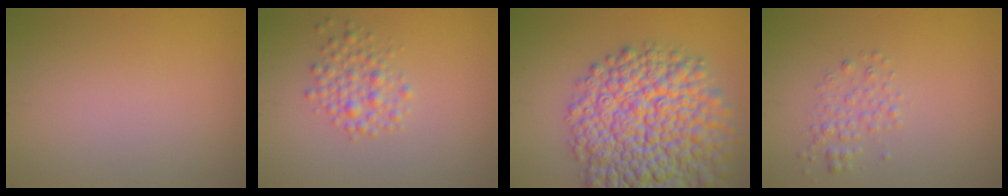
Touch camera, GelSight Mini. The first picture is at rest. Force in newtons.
{"total": 2.4, "press": 2.4, "slide": 0.1}
{"total": 16.3, "press": 16.3, "slide": 0.7}
{"total": 1.7, "press": 1.7, "slide": 0.0}